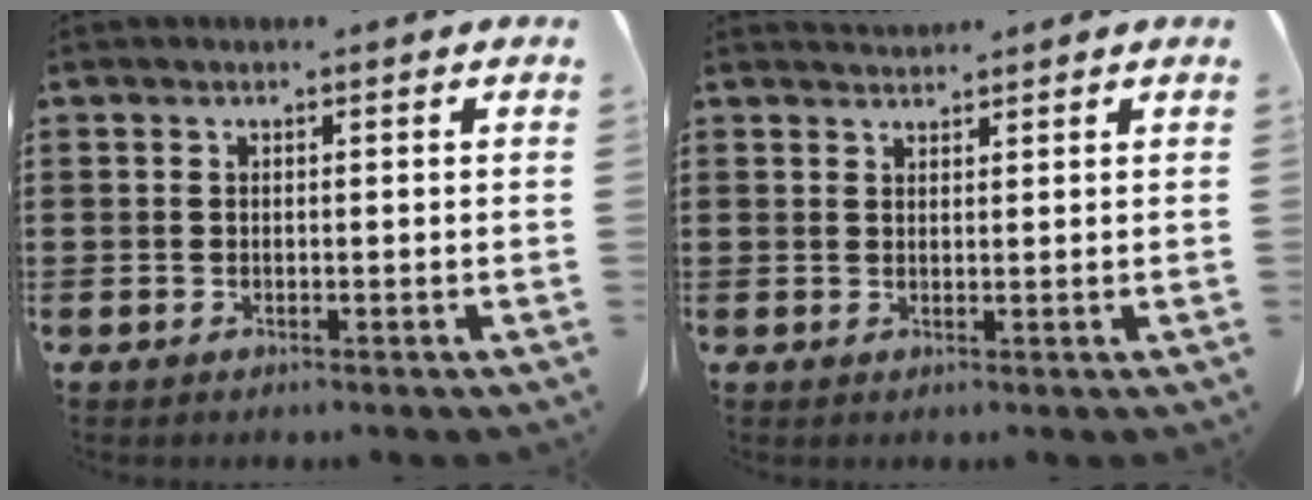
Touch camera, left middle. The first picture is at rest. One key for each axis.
{"total": 1.4, "fx": 1.4, "fy": 0.2, "fz": 0.1, "tx": -0.005, "ty": 0.002, "tz": 0.027}